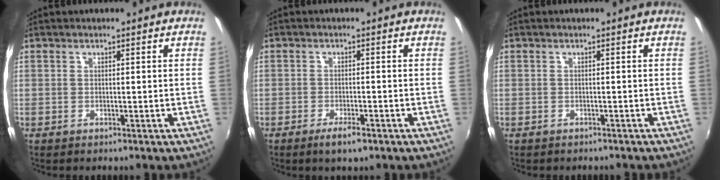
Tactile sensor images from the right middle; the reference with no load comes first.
{"total": 3.6, "force": [-2.4, 0.9, 2.5], "torque": [-0.060, -0.009, -0.045]}
{"total": 1.7, "force": [-1.5, 0.6, 0.4], "torque": [-0.013, -0.010, -0.020]}